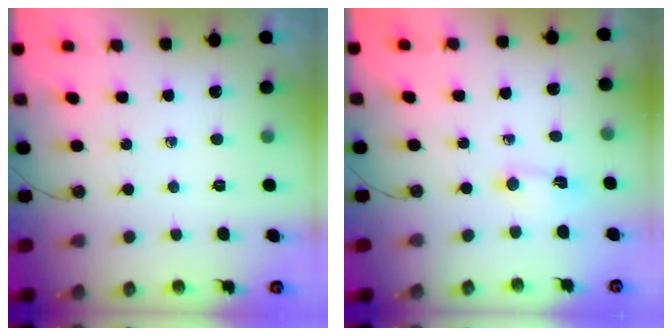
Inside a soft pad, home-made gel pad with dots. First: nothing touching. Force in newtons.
{"total": 1.1, "press": 1.0, "slide": 0.5}